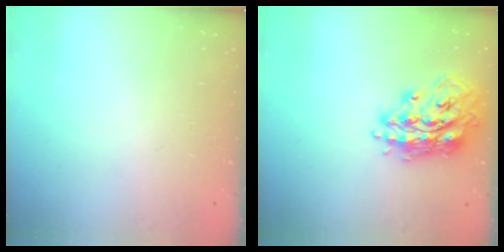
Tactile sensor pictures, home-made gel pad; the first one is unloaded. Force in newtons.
{"total": 17.4, "press": 17.4, "slide": 1.4}